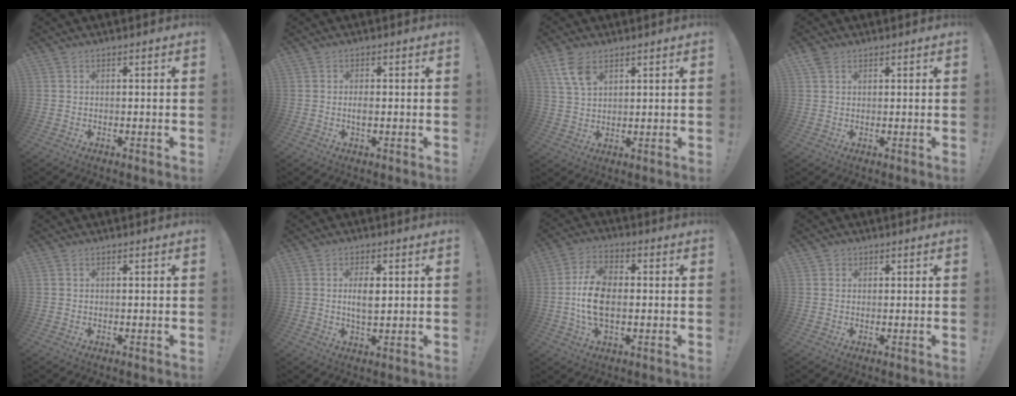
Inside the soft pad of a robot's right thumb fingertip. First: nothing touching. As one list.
[{"total": 2.0, "force": [-0.4, 0.8, 1.7], "torque": [-0.026, 0.000, -0.010]}, {"total": 7.5, "force": [4.3, 4.0, 4.6], "torque": [-0.081, -0.015, 0.084]}, {"total": 2.3, "force": [1.6, 1.4, 0.9], "torque": [-0.015, -0.005, 0.031]}, {"total": 0.0}, {"total": 5.1, "force": [0.7, 2.2, 4.5], "torque": [-0.076, -0.005, 0.007]}, {"total": 11.8, "force": [-1.0, 7.1, 9.3], "torque": [-0.164, 0.000, -0.016]}, {"total": 1.4, "force": [0.6, 1.2, 0.1], "torque": [0.002, -0.003, 0.010]}]